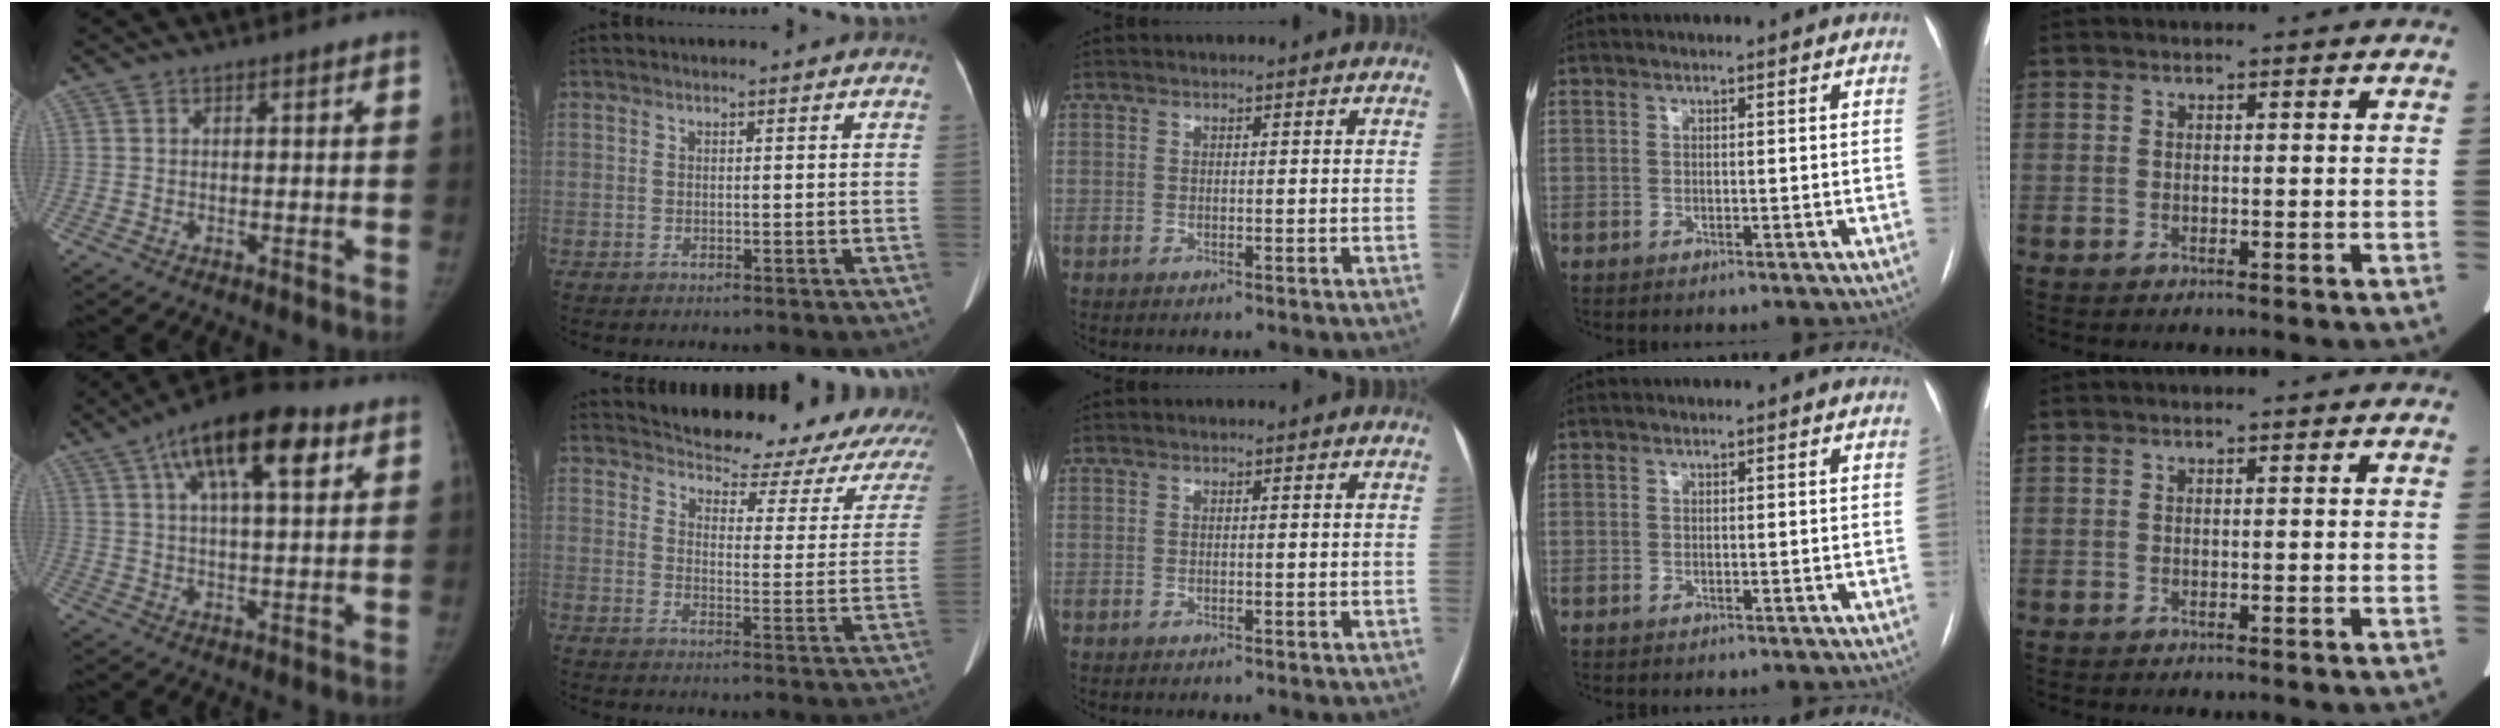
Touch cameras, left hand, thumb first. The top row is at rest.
{"thumb": {"total": 16.9, "force": [7.9, 6.4, 13.6], "torque": [-0.204, -0.005, 0.122]}, "index": {"total": 18.5, "force": [16.2, 5.6, 7.0], "torque": [-0.057, -0.040, 0.165]}}